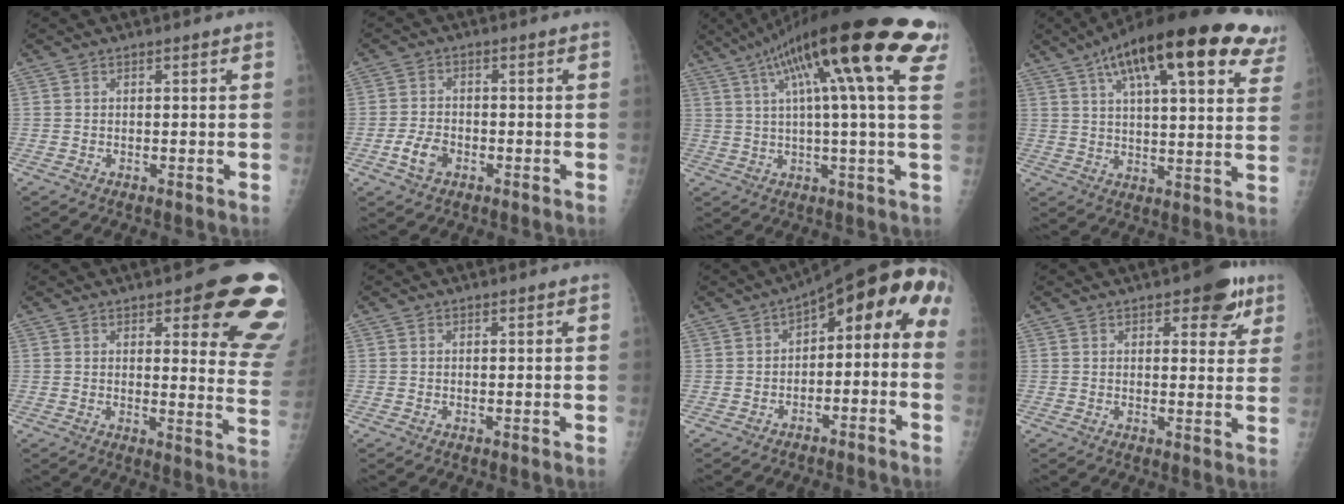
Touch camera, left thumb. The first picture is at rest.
{"total": 4.4, "force": [-1.9, 3.0, 2.7], "torque": [-0.048, 0.010, -0.036]}
{"total": 24.9, "force": [11.9, 3.9, 21.5], "torque": [-0.336, 0.020, 0.165]}
{"total": 27.9, "force": [15.7, 8.6, 21.5], "torque": [-0.301, -0.001, 0.214]}
{"total": 15.5, "force": [8.4, 4.8, 12.1], "torque": [-0.100, -0.053, 0.088]}
{"total": 0.0}
{"total": 12.0, "force": [-2.4, 6.8, 9.6], "torque": [-0.099, 0.078, -0.036]}
{"total": 7.2, "force": [4.0, 3.3, 4.9], "torque": [-0.031, -0.014, 0.044]}